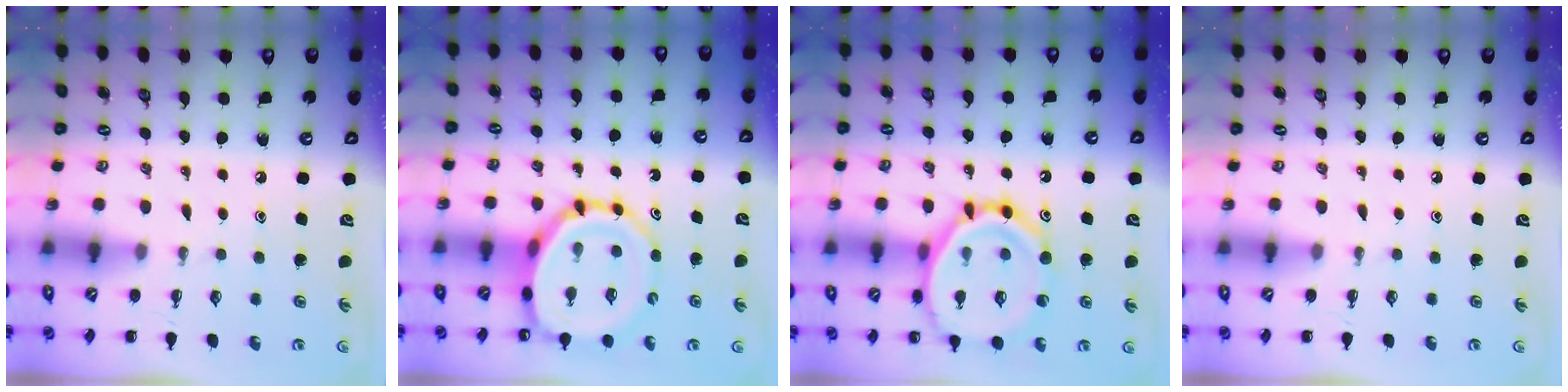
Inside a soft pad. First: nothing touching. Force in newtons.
{"total": 12.9, "press": 12.5, "slide": 3.2}
{"total": 19.4, "press": 19.2, "slide": 2.5}
{"total": 0.0}